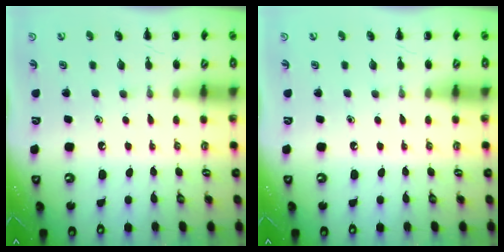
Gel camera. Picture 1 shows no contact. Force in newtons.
{"total": 0.0}